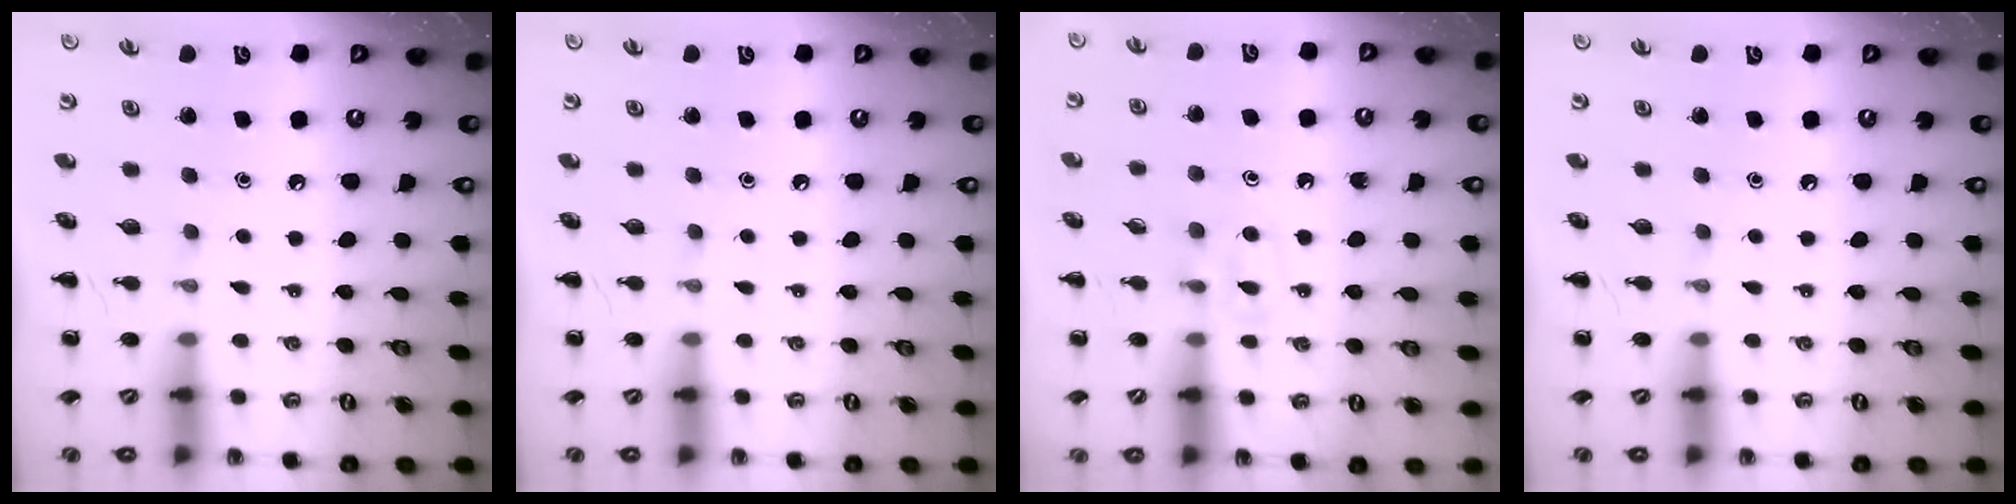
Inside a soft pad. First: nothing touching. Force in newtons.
{"total": 0.0}
{"total": 6.2, "press": 5.9, "slide": 1.8}
{"total": 0.0}